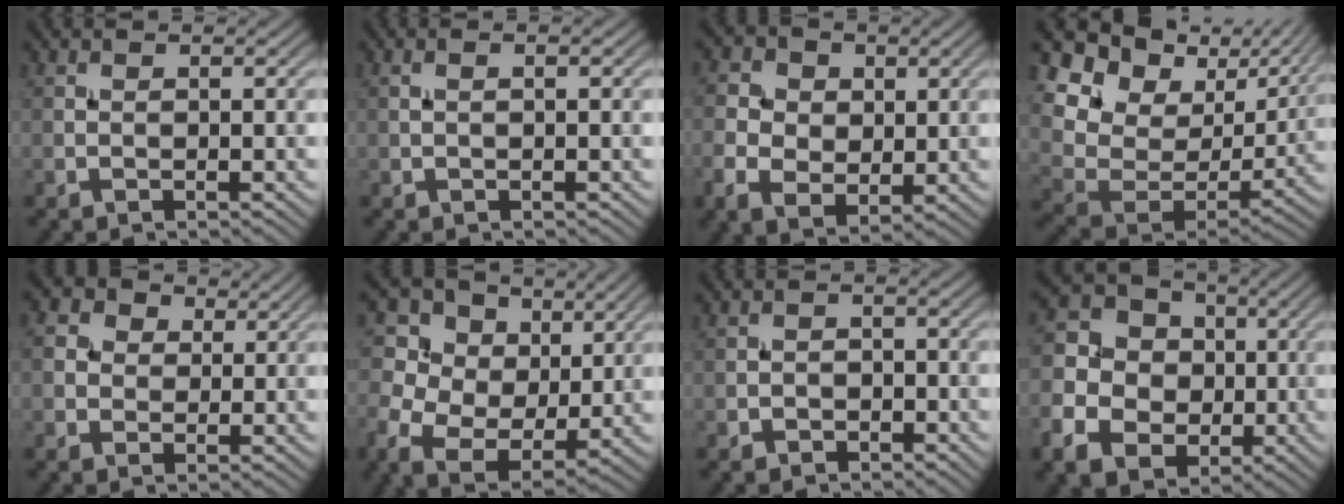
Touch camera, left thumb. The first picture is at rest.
{"total": 1.0, "force": [0.2, 0.2, 1.0], "torque": [-0.017, -0.001, 0.004]}
{"total": 6.5, "force": [0.3, 5.2, 4.0], "torque": [-0.096, -0.001, 0.000]}
{"total": 15.9, "force": [7.7, 10.6, 9.0], "torque": [-0.218, 0.007, 0.155]}
{"total": 4.4, "force": [1.4, 3.6, 2.1], "torque": [-0.065, 0.008, 0.023]}
{"total": 11.5, "force": [3.6, 8.7, 6.6], "torque": [-0.187, 0.018, 0.068]}
{"total": 1.7, "force": [-1.0, 1.2, 0.5], "torque": [-0.004, 0.003, -0.022]}
{"total": 11.8, "force": [-2.3, 10.0, 5.8], "torque": [-0.169, -0.020, -0.059]}